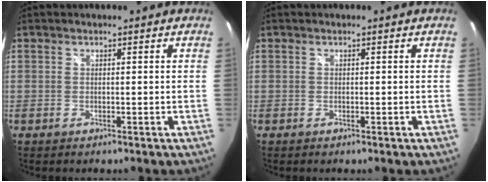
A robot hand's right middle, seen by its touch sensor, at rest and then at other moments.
{"total": 0.0}